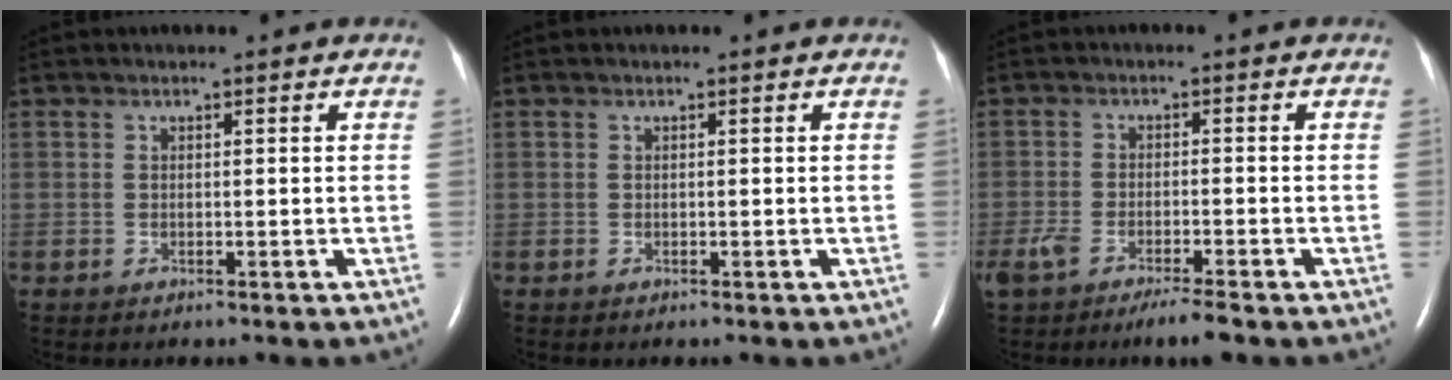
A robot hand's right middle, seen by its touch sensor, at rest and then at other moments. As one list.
[{"total": 0.0}, {"total": 5.6, "force": [-4.0, 0.8, 3.8], "torque": [-0.076, -0.008, -0.068]}]